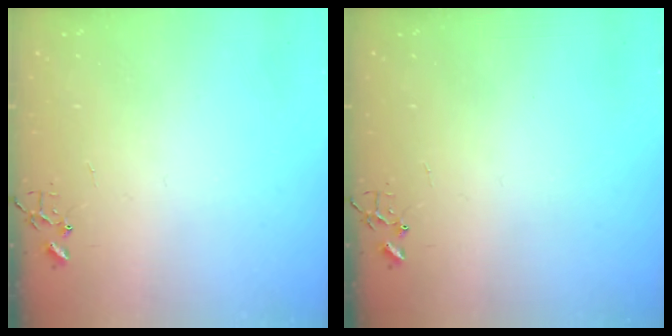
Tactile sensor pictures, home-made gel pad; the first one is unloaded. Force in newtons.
{"total": 0.0}